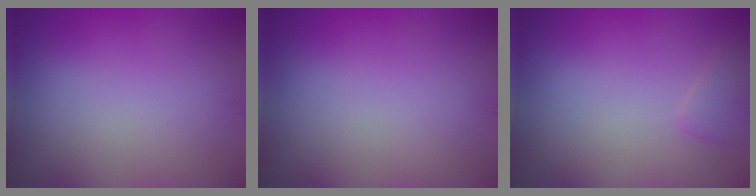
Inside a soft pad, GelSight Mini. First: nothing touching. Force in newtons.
{"total": 0.0}
{"total": 1.3, "press": 1.3, "slide": 0.1}